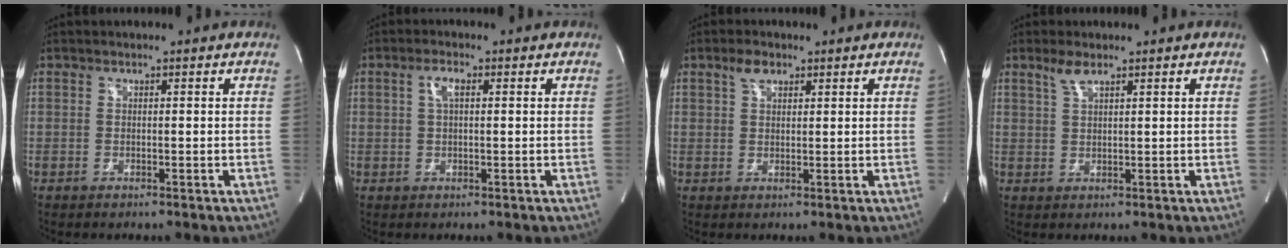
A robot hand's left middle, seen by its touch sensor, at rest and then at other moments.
{"total": 2.4, "force": [0.7, 0.7, 2.2], "torque": [-0.045, 0.008, 0.014]}
{"total": 2.7, "force": [1.7, 1.4, 1.6], "torque": [-0.035, 0.009, 0.036]}
{"total": 2.4, "force": [1.8, 0.4, 1.6], "torque": [-0.040, 0.005, 0.040]}